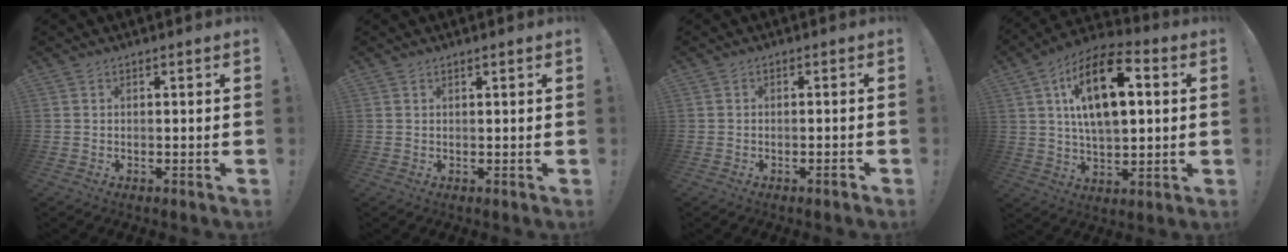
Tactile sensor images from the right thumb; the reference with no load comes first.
{"total": 0.8, "force": [0.6, -0.1, 0.5], "torque": [-0.004, -0.001, 0.008]}
{"total": 1.4, "force": [-1.0, 0.0, 1.0], "torque": [-0.014, 0.003, -0.017]}
{"total": 19.2, "force": [5.2, 10.0, 15.5], "torque": [-0.252, -0.004, 0.080]}